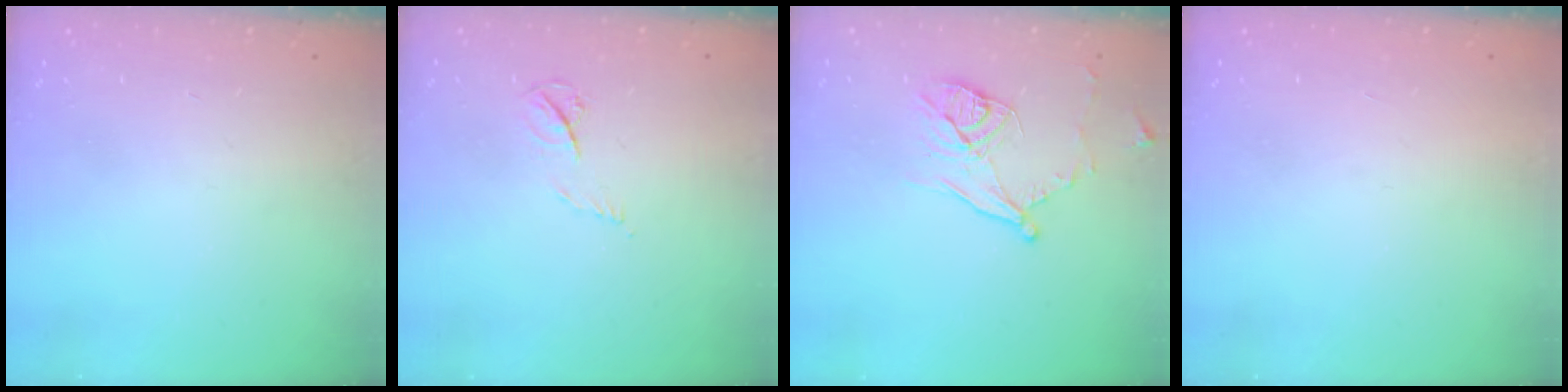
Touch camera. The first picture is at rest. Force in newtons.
{"total": 4.8, "press": 4.8, "slide": 0.6}
{"total": 11.3, "press": 11.0, "slide": 2.3}
{"total": 1.6, "press": 1.6, "slide": 0.1}